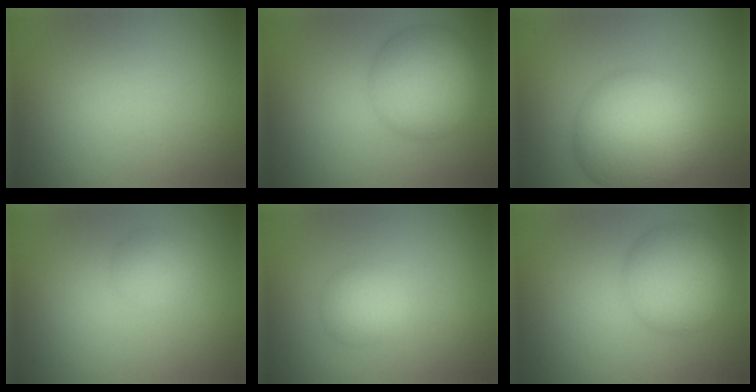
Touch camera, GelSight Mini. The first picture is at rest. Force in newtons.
{"total": 6.5, "press": 6.5, "slide": 0.2}
{"total": 10.0, "press": 10.0, "slide": 0.1}
{"total": 2.0, "press": 2.0, "slide": 0.0}
{"total": 2.1, "press": 2.1, "slide": 0.1}
{"total": 5.8, "press": 5.8, "slide": 0.2}